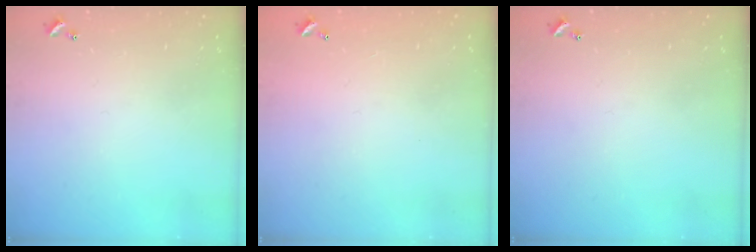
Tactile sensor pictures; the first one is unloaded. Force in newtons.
{"total": 2.8, "press": 2.8, "slide": 0.1}
{"total": 0.0}